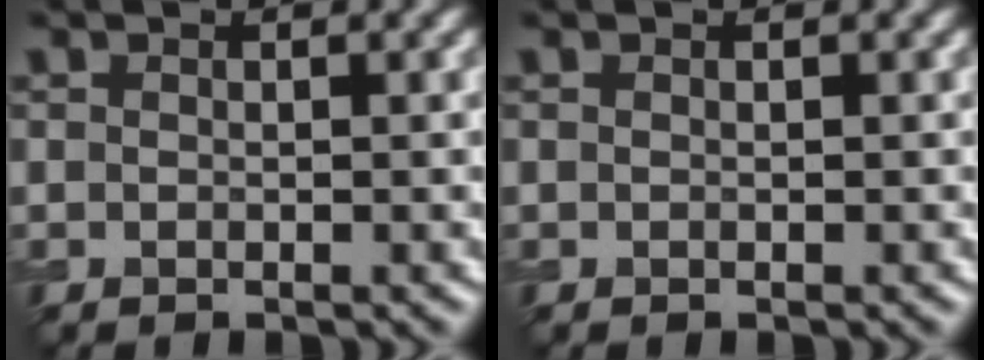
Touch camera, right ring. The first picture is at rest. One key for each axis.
{"total": 0.0}